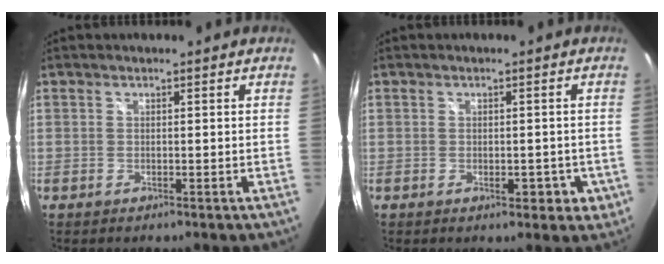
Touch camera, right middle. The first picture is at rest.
{"total": 4.3, "force": [-1.5, 2.6, 3.0], "torque": [-0.045, -0.006, -0.016]}